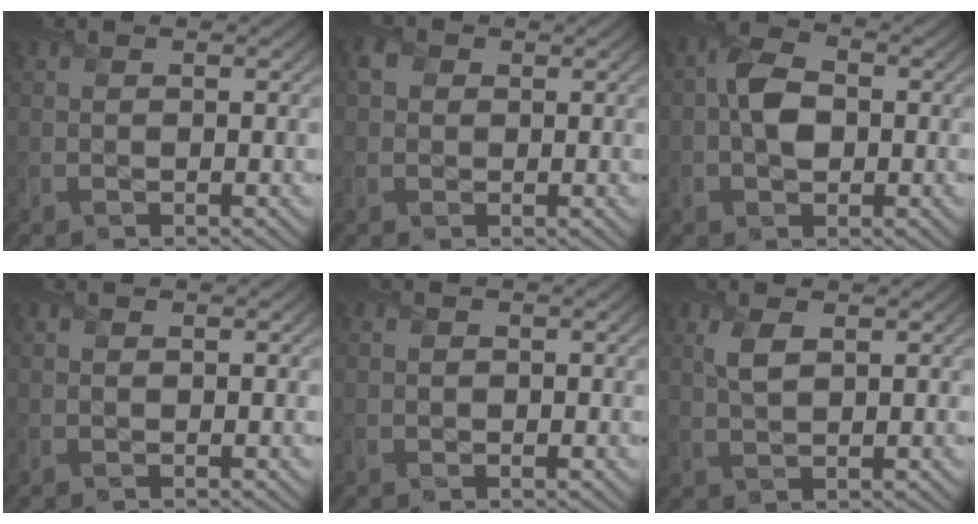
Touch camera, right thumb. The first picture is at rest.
{"total": 2.1, "force": [0.3, 1.9, 0.7], "torque": [-0.012, 0.000, -0.001]}
{"total": 5.0, "force": [-0.3, 3.5, 3.6], "torque": [-0.065, 0.004, -0.016]}
{"total": 0.0}
{"total": 1.0, "force": [-0.2, 0.9, 0.4], "torque": [-0.004, -0.007, -0.007]}
{"total": 2.7, "force": [1.1, 1.2, 2.1], "torque": [-0.054, 0.002, 0.022]}